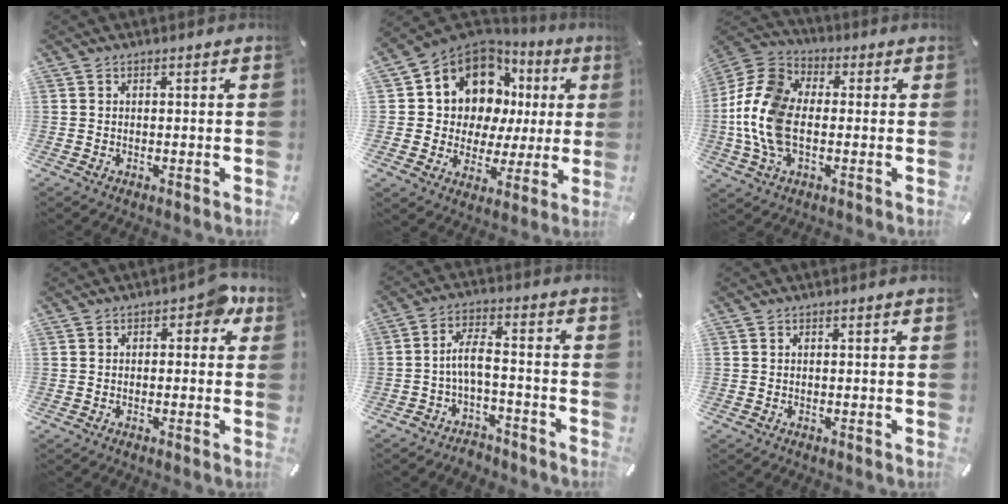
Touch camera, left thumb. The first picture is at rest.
{"total": 11.3, "force": [5.5, 9.2, 3.7], "torque": [-0.079, -0.058, 0.108]}
{"total": 14.4, "force": [-2.1, 9.2, 10.9], "torque": [-0.246, 0.005, -0.037]}
{"total": 5.0, "force": [1.5, 2.8, 3.9], "torque": [-0.049, 0.002, 0.018]}
{"total": 6.3, "force": [-2.6, 2.8, 5.0], "torque": [-0.109, 0.008, -0.054]}
{"total": 0.0}